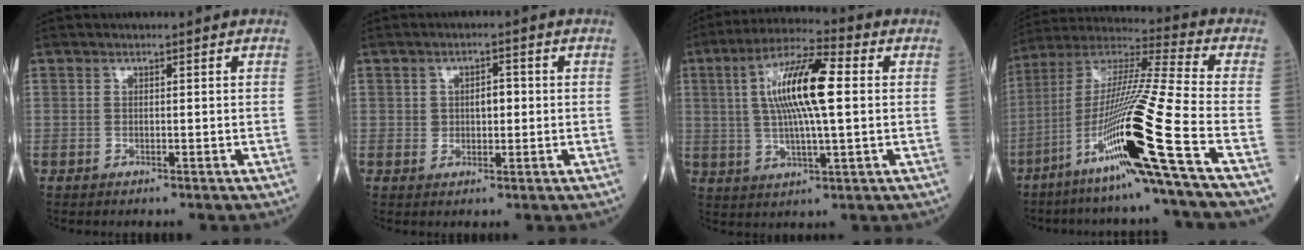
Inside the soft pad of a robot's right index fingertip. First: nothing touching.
{"total": 3.1, "force": [0.3, 1.8, 2.5], "torque": [-0.036, 0.007, 0.006]}
{"total": 13.1, "force": [2.0, 2.0, 12.8], "torque": [-0.242, 0.019, 0.033]}
{"total": 21.6, "force": [-9.3, -1.9, 19.4], "torque": [-0.380, -0.030, -0.180]}